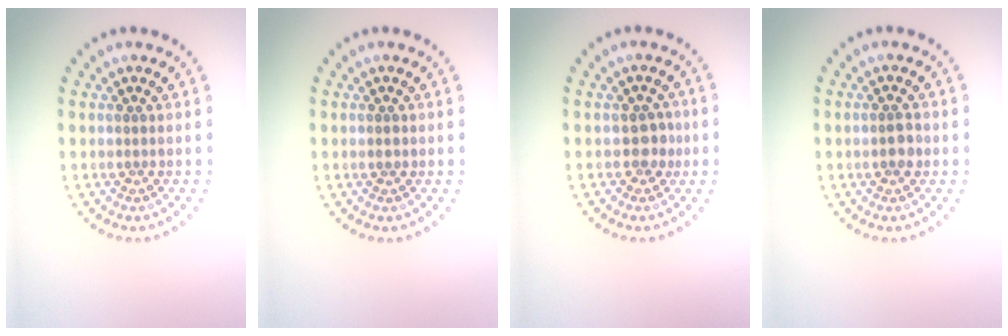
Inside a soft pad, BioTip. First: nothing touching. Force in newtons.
{"total": 0.9, "press": 0.9, "slide": 0.1}
{"total": 1.7, "press": 1.6, "slide": 0.6}
{"total": 1.7, "press": 1.7, "slide": 0.1}